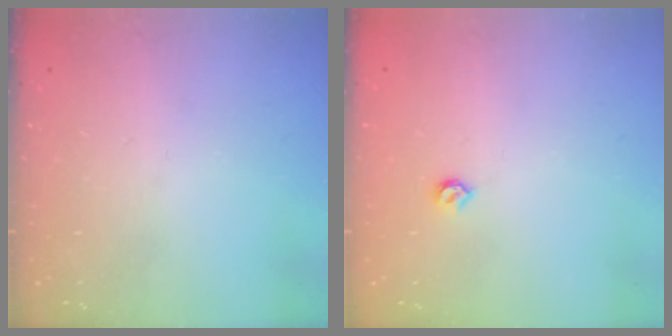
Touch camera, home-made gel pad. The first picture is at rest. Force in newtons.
{"total": 4.0, "press": 3.9, "slide": 0.8}